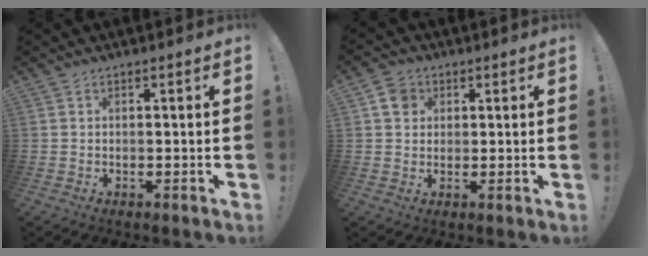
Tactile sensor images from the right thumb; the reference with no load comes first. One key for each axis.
{"total": 5.7, "fx": 2.2, "fy": 4.8, "fz": 2.0, "tx": -0.026, "ty": 0.001, "tz": 0.043}